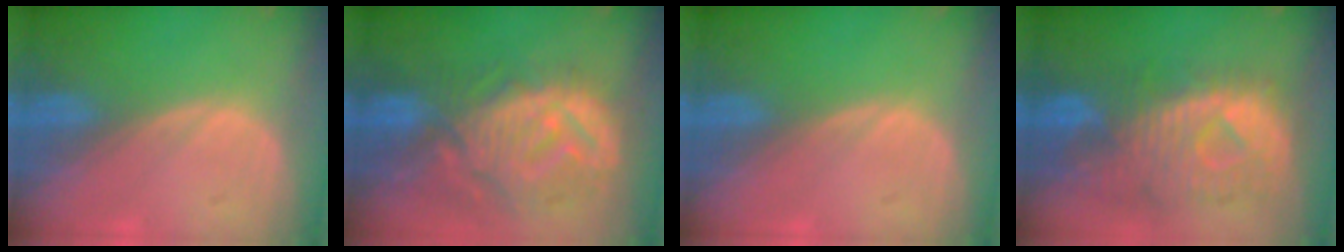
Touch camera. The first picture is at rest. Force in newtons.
{"total": 12.3, "press": 11.0, "slide": 5.4}
{"total": 0.0}
{"total": 11.2, "press": 9.8, "slide": 5.4}